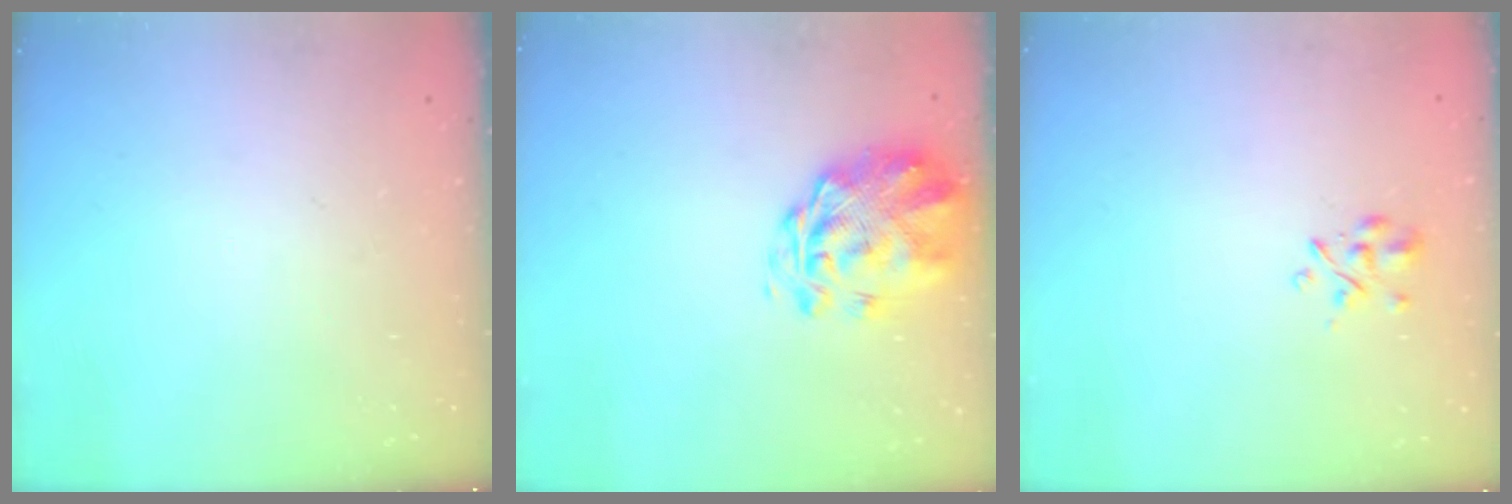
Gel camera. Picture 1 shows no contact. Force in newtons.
{"total": 3.2, "press": 2.8, "slide": 1.5}
{"total": 2.7, "press": 2.5, "slide": 1.0}